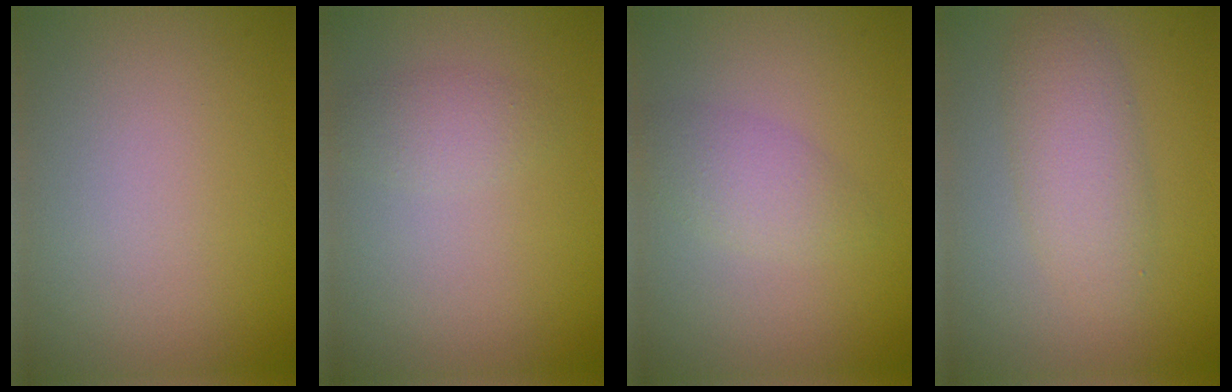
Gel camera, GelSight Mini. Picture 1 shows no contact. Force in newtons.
{"total": 1.5, "press": 1.5, "slide": 0.1}
{"total": 2.4, "press": 2.4, "slide": 0.0}
{"total": 3.5, "press": 3.5, "slide": 0.1}